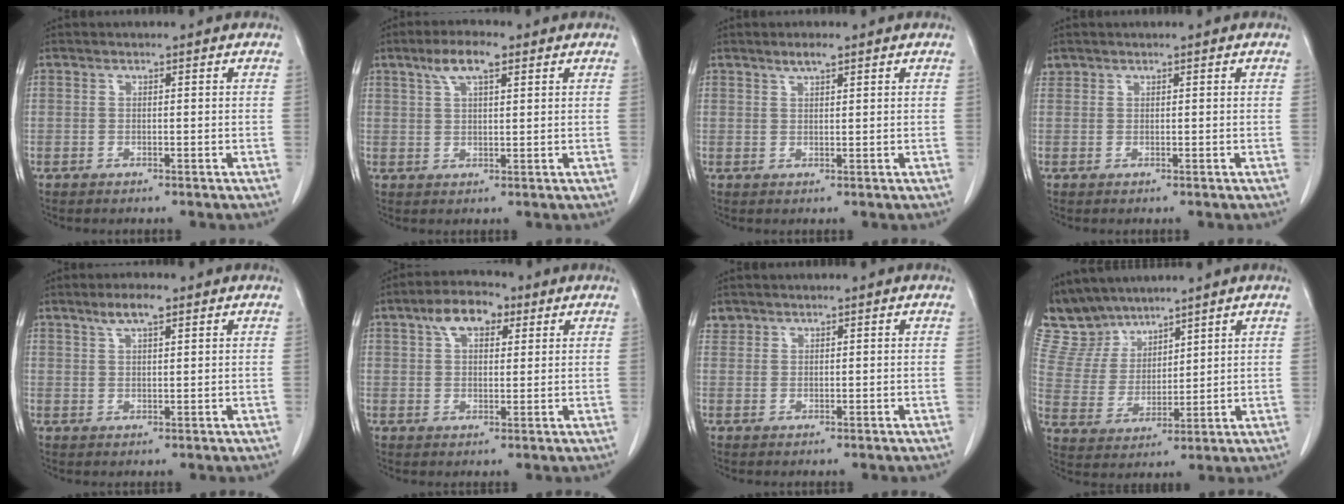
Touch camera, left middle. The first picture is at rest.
{"total": 5.3, "force": [3.1, 1.3, 4.1], "torque": [-0.083, 0.011, 0.057]}
{"total": 1.9, "force": [1.5, 0.2, 1.2], "torque": [-0.026, 0.001, 0.028]}
{"total": 0.8, "force": [0.7, 0.4, -0.1], "torque": [0.001, 0.011, 0.015]}
{"total": 3.8, "force": [2.5, 0.7, 2.7], "torque": [-0.055, 0.006, 0.047]}
{"total": 6.6, "force": [3.3, 3.3, 4.6], "torque": [-0.081, 0.022, 0.055]}
{"total": 1.3, "force": [1.1, 0.7, -0.2], "torque": [0.008, 0.007, 0.021]}
{"total": 8.7, "force": [8.0, 3.3, 0.9], "torque": [-0.035, 0.015, 0.174]}